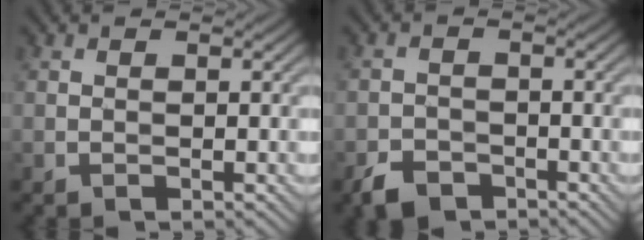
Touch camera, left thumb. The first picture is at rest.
{"total": 3.5, "force": [-2.6, 1.9, 1.3], "torque": [-0.026, -0.005, -0.057]}